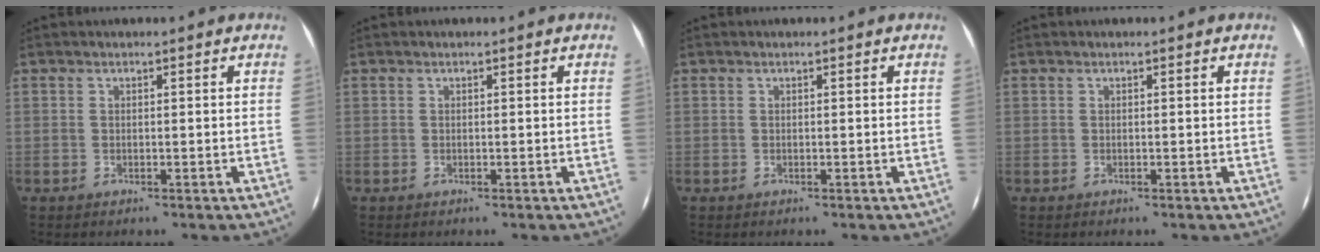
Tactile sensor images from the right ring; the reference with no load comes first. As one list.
[{"total": 0.0}, {"total": 0.0}, {"total": 0.0}]